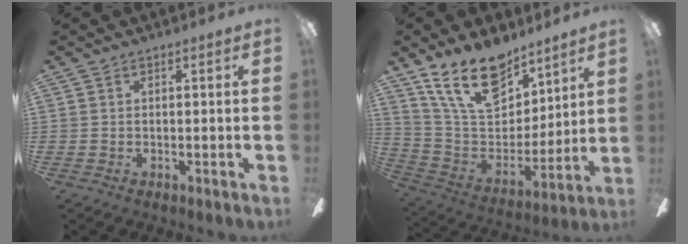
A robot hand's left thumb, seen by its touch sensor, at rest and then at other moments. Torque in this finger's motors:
{"motor_torque": [1.55, 0.94, 1.44, -1.33, 0.11]}